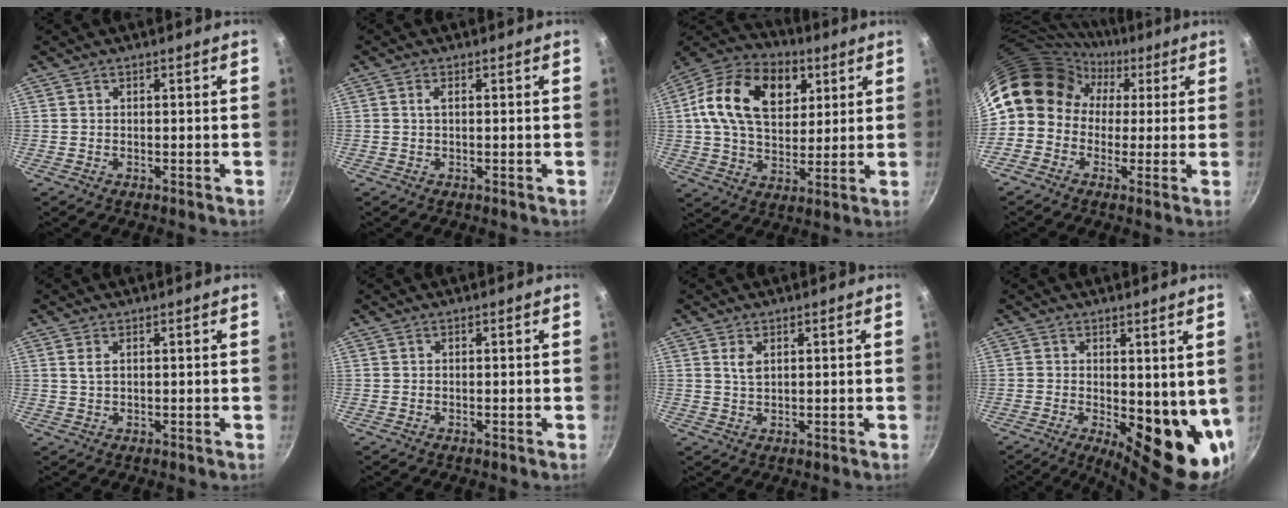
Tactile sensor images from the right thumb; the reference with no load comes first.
{"total": 1.1, "force": [0.1, 0.3, 1.0], "torque": [-0.022, 0.002, 0.003]}
{"total": 20.7, "force": [6.1, 13.8, 14.2], "torque": [-0.222, 0.002, 0.092]}
{"total": 13.8, "force": [1.5, 12.1, 6.5], "torque": [-0.089, 0.043, 0.001]}
{"total": 1.8, "force": [0.7, 0.9, 1.4], "torque": [-0.028, -0.003, 0.016]}
{"total": 0.0}
{"total": 2.4, "force": [1.0, 1.2, 1.8], "torque": [-0.033, -0.007, 0.021]}
{"total": 14.9, "force": [-2.1, 6.3, 13.3], "torque": [-0.154, -0.029, -0.018]}